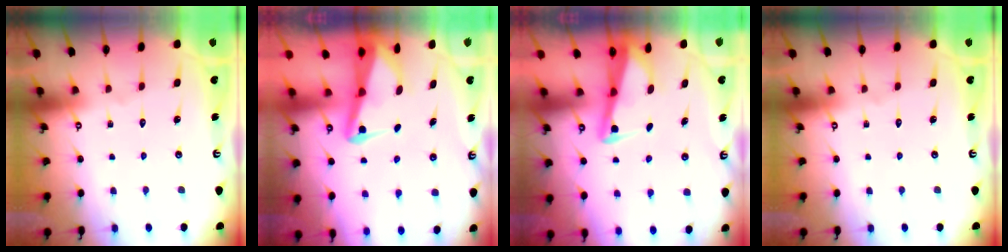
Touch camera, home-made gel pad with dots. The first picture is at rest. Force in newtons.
{"total": 3.5, "press": 3.4, "slide": 0.7}
{"total": 2.5, "press": 2.5, "slide": 0.2}
{"total": 0.0}